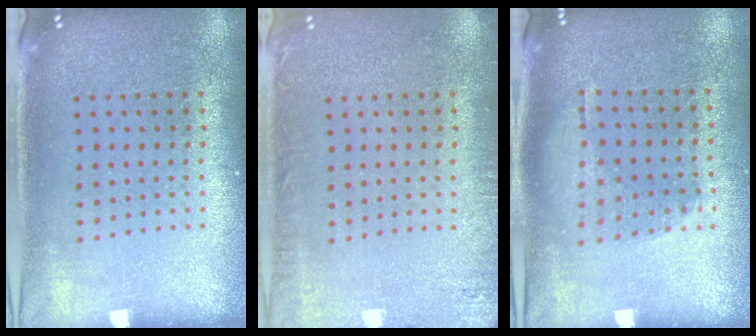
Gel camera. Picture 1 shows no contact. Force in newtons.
{"total": 2.2, "press": 2.1, "slide": 0.3}
{"total": 1.1, "press": 0.8, "slide": 0.7}